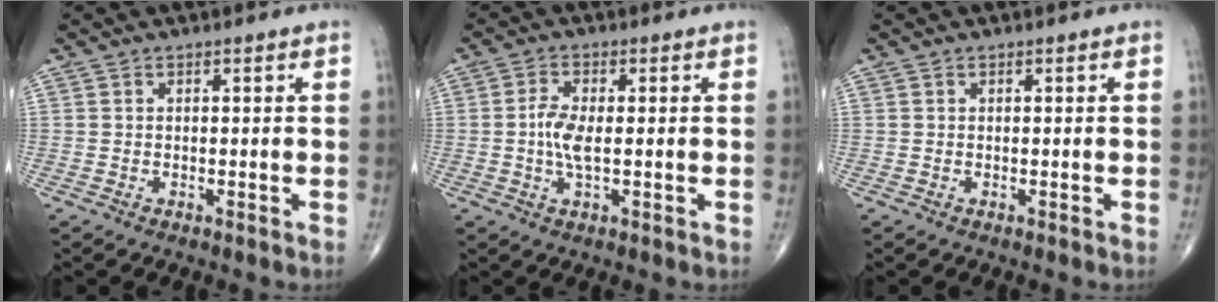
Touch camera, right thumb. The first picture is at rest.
{"total": 4.8, "force": [-0.2, 1.6, 4.5], "torque": [-0.103, -0.004, -0.009]}
{"total": 0.0}